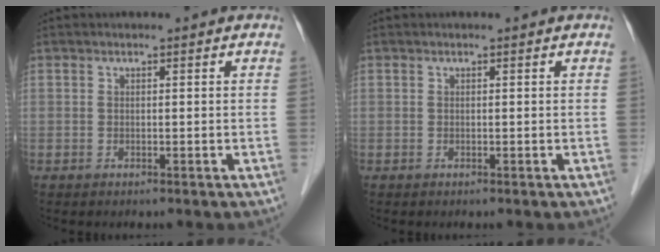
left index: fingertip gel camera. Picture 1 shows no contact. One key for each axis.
{"total": 0.0}